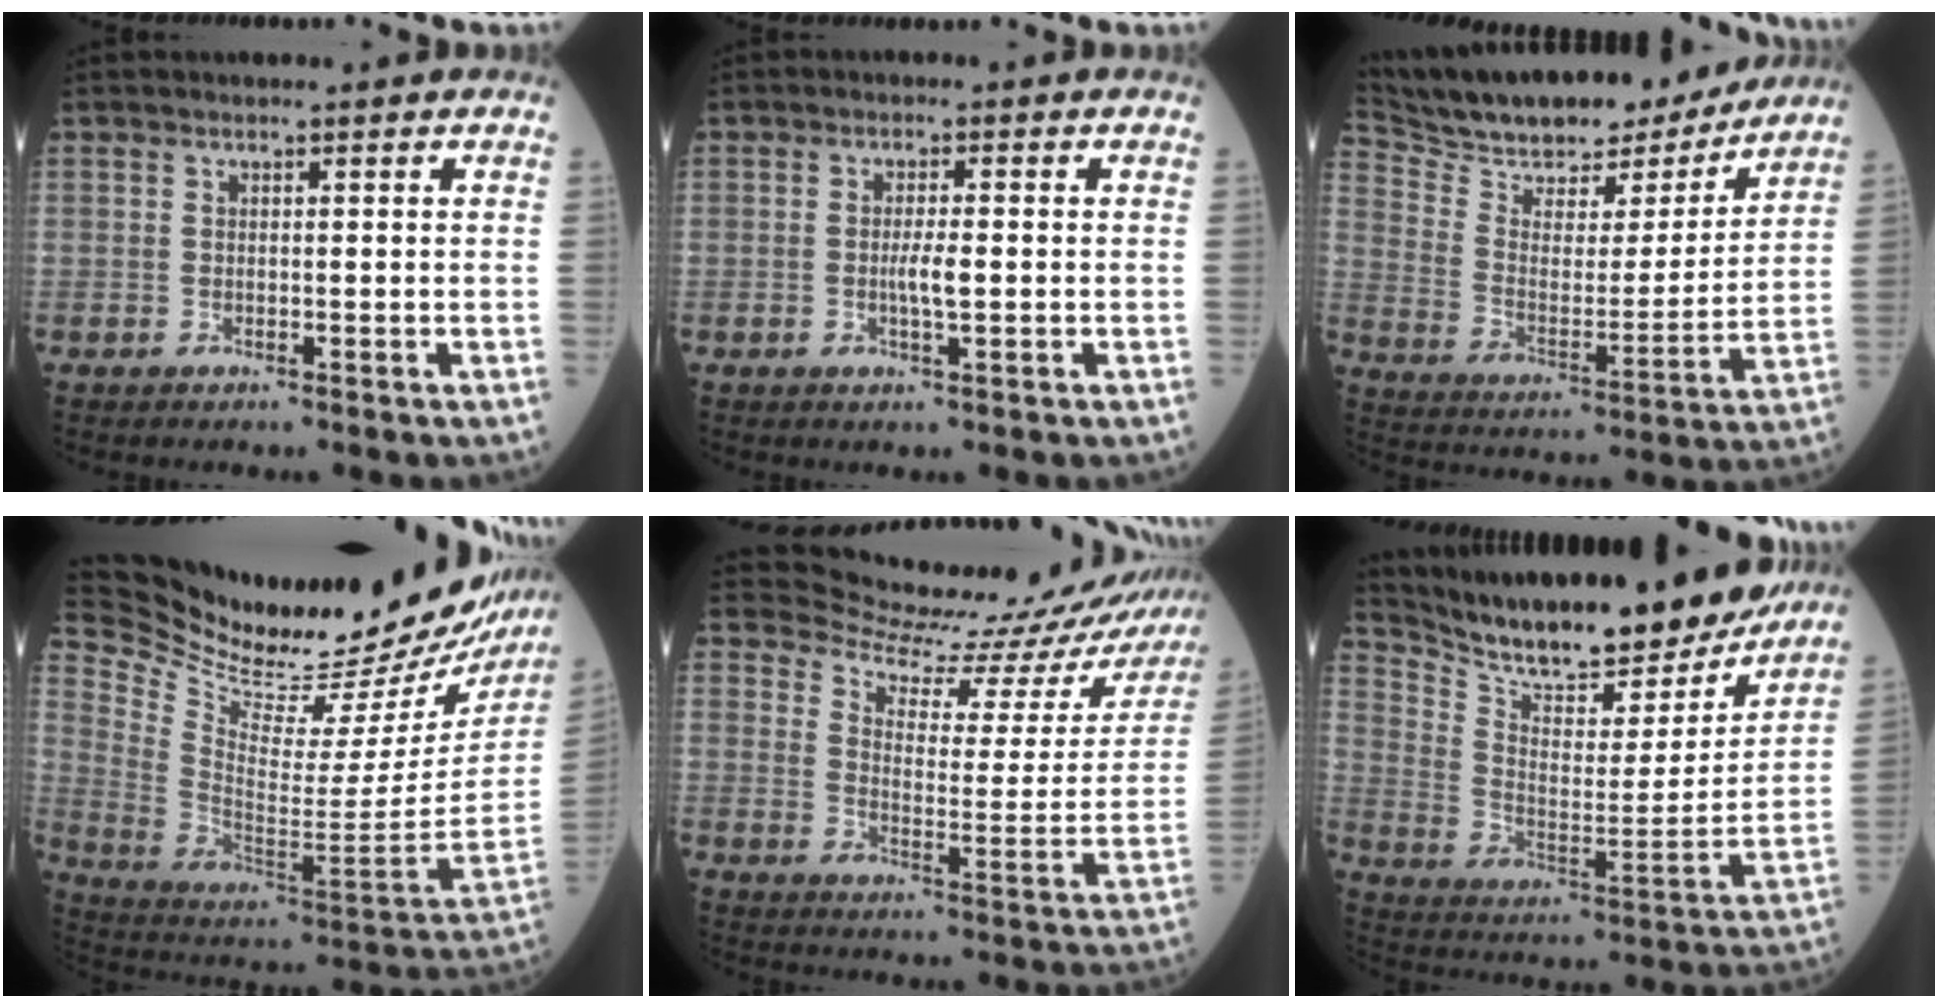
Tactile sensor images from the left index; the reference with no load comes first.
{"total": 2.7, "force": [-0.6, 0.2, 2.6], "torque": [-0.050, -0.005, -0.012]}
{"total": 21.8, "force": [19.2, 5.6, 8.6], "torque": [-0.157, 0.001, 0.295]}
{"total": 34.5, "force": [30.2, 5.4, 15.7], "torque": [-0.277, -0.102, 0.425]}
{"total": 22.1, "force": [21.8, 2.6, 2.4], "torque": [-0.027, -0.110, 0.257]}
{"total": 24.3, "force": [21.7, 4.4, 10.1], "torque": [-0.173, -0.037, 0.319]}